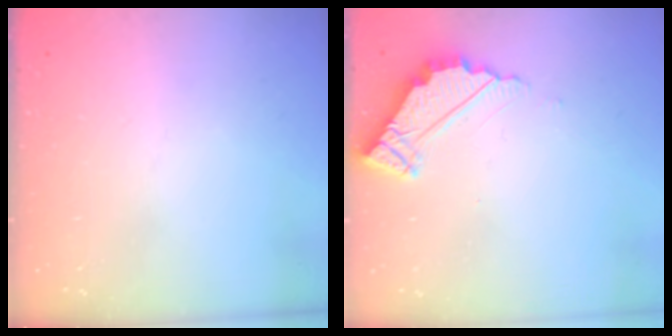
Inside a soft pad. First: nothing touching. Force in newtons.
{"total": 5.0, "press": 4.9, "slide": 0.2}